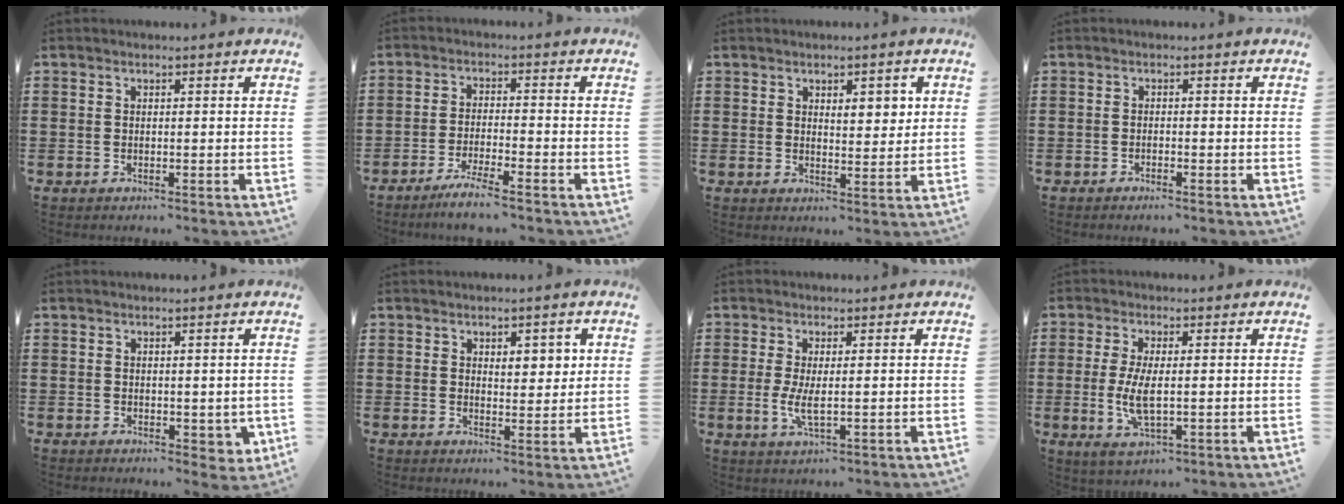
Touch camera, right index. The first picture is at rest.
{"total": 4.0, "force": [-3.4, -0.5, 2.0], "torque": [-0.040, -0.013, -0.065]}
{"total": 3.5, "force": [1.8, 1.7, 2.5], "torque": [-0.028, 0.000, 0.025]}
{"total": 0.8, "force": [-0.7, 0.0, 0.3], "torque": [-0.008, -0.002, -0.013]}
{"total": 2.0, "force": [0.9, 1.3, 1.1], "torque": [-0.017, 0.001, 0.016]}
{"total": 3.3, "force": [1.8, 1.8, 2.1], "torque": [-0.023, 0.000, 0.025]}
{"total": 3.8, "force": [0.1, 1.0, 3.6], "torque": [-0.076, -0.005, 0.000]}
{"total": 5.9, "force": [-0.4, 1.9, 5.6], "torque": [-0.120, -0.009, -0.011]}